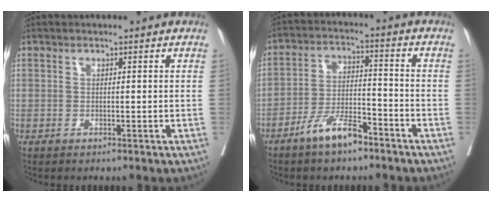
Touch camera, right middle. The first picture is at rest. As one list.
[{"total": 7.3, "force": [-5.3, 2.0, 4.6], "torque": [-0.089, 0.001, -0.099]}]